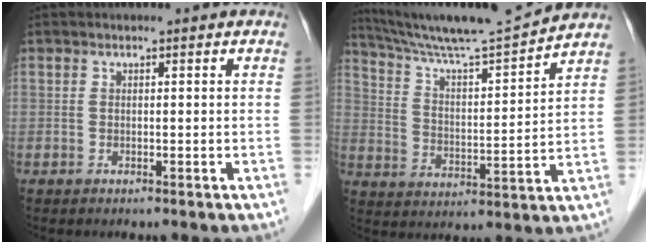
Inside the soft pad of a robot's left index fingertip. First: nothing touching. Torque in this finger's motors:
{"motor_torque": [-0.10, -0.14, 0.11, 0.04]}